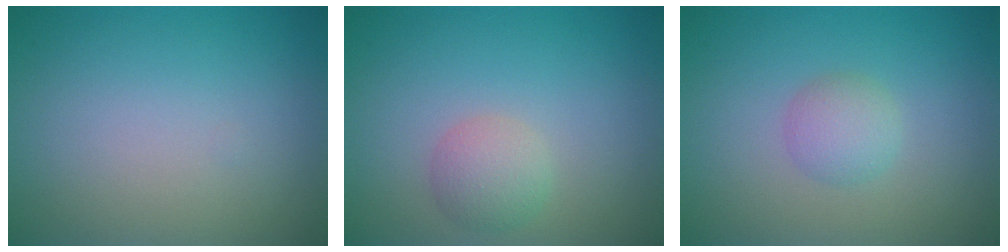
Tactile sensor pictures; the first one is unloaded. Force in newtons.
{"total": 2.3, "press": 2.3, "slide": 0.2}
{"total": 2.0, "press": 2.0, "slide": 0.1}